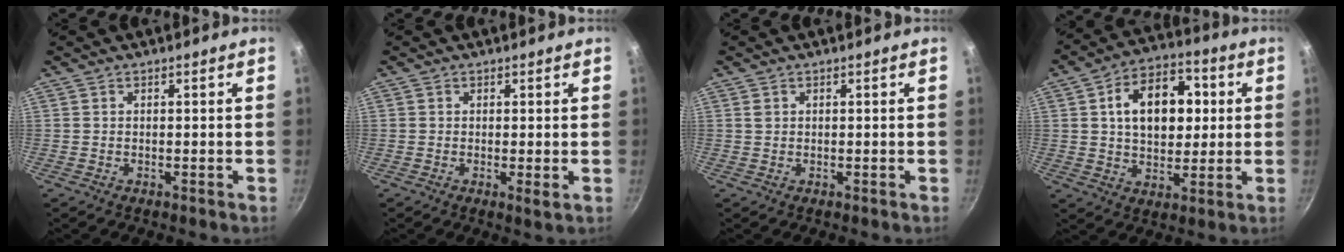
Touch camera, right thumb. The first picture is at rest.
{"total": 1.5, "force": [0.0, 0.4, 1.4], "torque": [-0.024, -0.008, -0.002]}
{"total": 0.8, "force": [0.3, 0.7, 0.3], "torque": [-0.003, 0.001, 0.004]}
{"total": 15.6, "force": [2.8, 10.5, 11.2], "torque": [-0.131, 0.014, 0.037]}